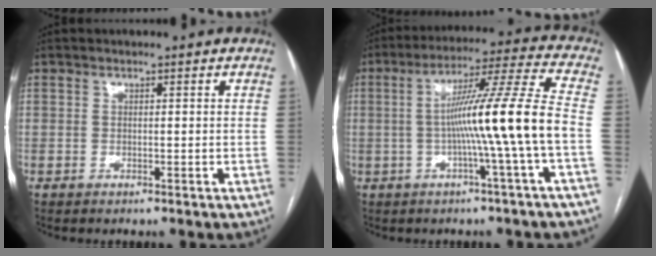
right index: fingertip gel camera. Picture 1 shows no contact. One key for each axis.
{"total": 13.7, "fx": -2.4, "fy": -2.5, "fz": 13.3, "tx": -0.217, "ty": 0.008, "tz": -0.043}